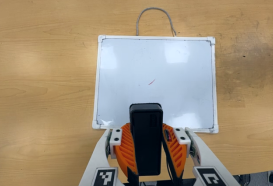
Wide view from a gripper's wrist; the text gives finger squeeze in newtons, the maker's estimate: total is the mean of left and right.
{"total": 8.4, "left": 7.4, "right": 9.4}